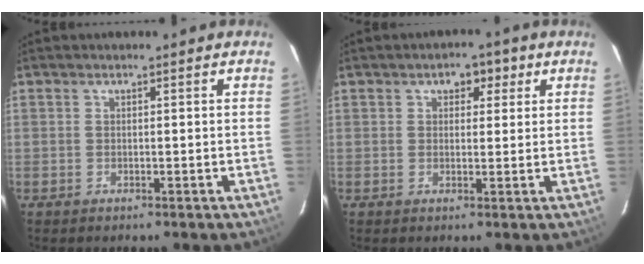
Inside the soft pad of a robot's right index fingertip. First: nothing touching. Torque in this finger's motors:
{"motor_torque": [0.01, 0.02, 0.04, 0.03]}